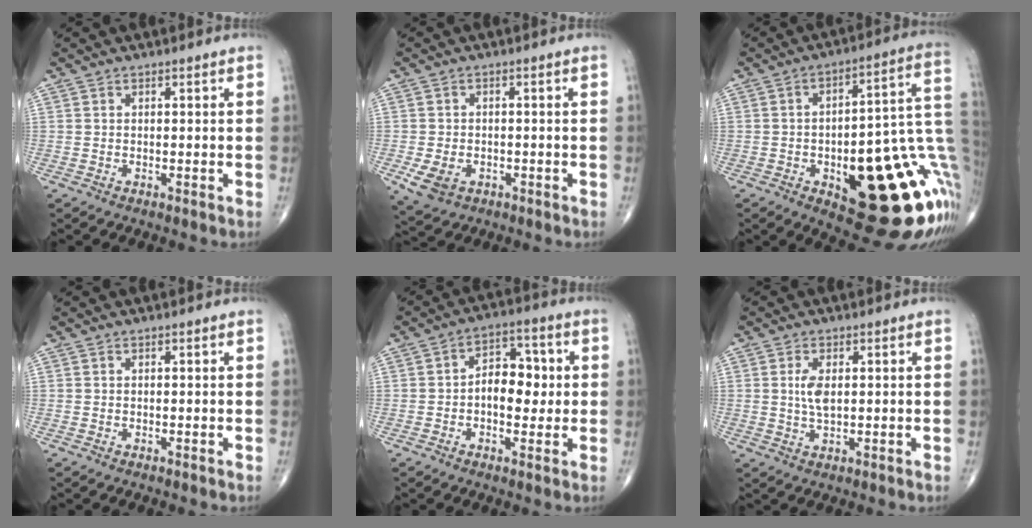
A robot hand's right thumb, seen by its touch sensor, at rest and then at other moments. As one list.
[{"total": 5.3, "force": [-1.9, 3.8, 3.1], "torque": [-0.057, 0.003, -0.026]}, {"total": 27.1, "force": [-6.3, 10.0, 24.4], "torque": [-0.251, 0.030, -0.069]}, {"total": 0.0}, {"total": 8.8, "force": [-0.1, 5.6, 6.8], "torque": [-0.068, 0.021, -0.008]}, {"total": 4.0, "force": [0.7, 1.8, 3.5], "torque": [-0.071, -0.006, 0.015]}]